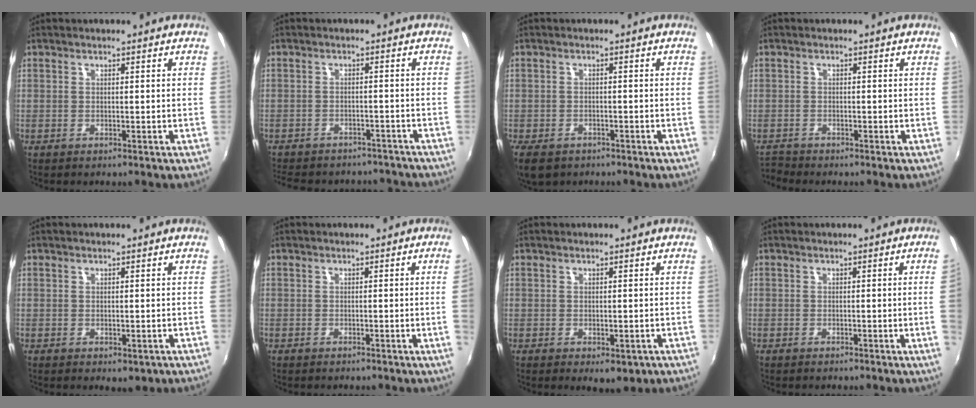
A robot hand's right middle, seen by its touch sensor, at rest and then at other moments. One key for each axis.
{"total": 15.1, "fx": -13.0, "fy": 5.7, "fz": 5.1, "tx": -0.120, "ty": 0.001, "tz": -0.165}
{"total": 7.3, "fx": -4.7, "fy": 4.3, "fz": 3.6, "tx": -0.091, "ty": -0.027, "tz": -0.079}
{"total": 1.9, "fx": -1.9, "fy": 0.1, "fz": -0.2, "tx": -0.003, "ty": -0.010, "tz": -0.044}
{"total": 1.6, "fx": -0.1, "fy": 1.1, "fz": 1.1, "tx": -0.017, "ty": -0.006, "tz": 0.000}
{"total": 2.2, "fx": 0.0, "fy": -1.4, "fz": 1.7, "tx": -0.021, "ty": -0.014, "tz": 0.005}
{"total": 3.5, "fx": -1.2, "fy": 2.2, "fz": 2.5, "tx": -0.039, "ty": -0.014, "tz": -0.013}
{"total": 2.6, "fx": 0.0, "fy": -1.6, "fz": 2.0, "tx": -0.028, "ty": -0.014, "tz": 0.006}